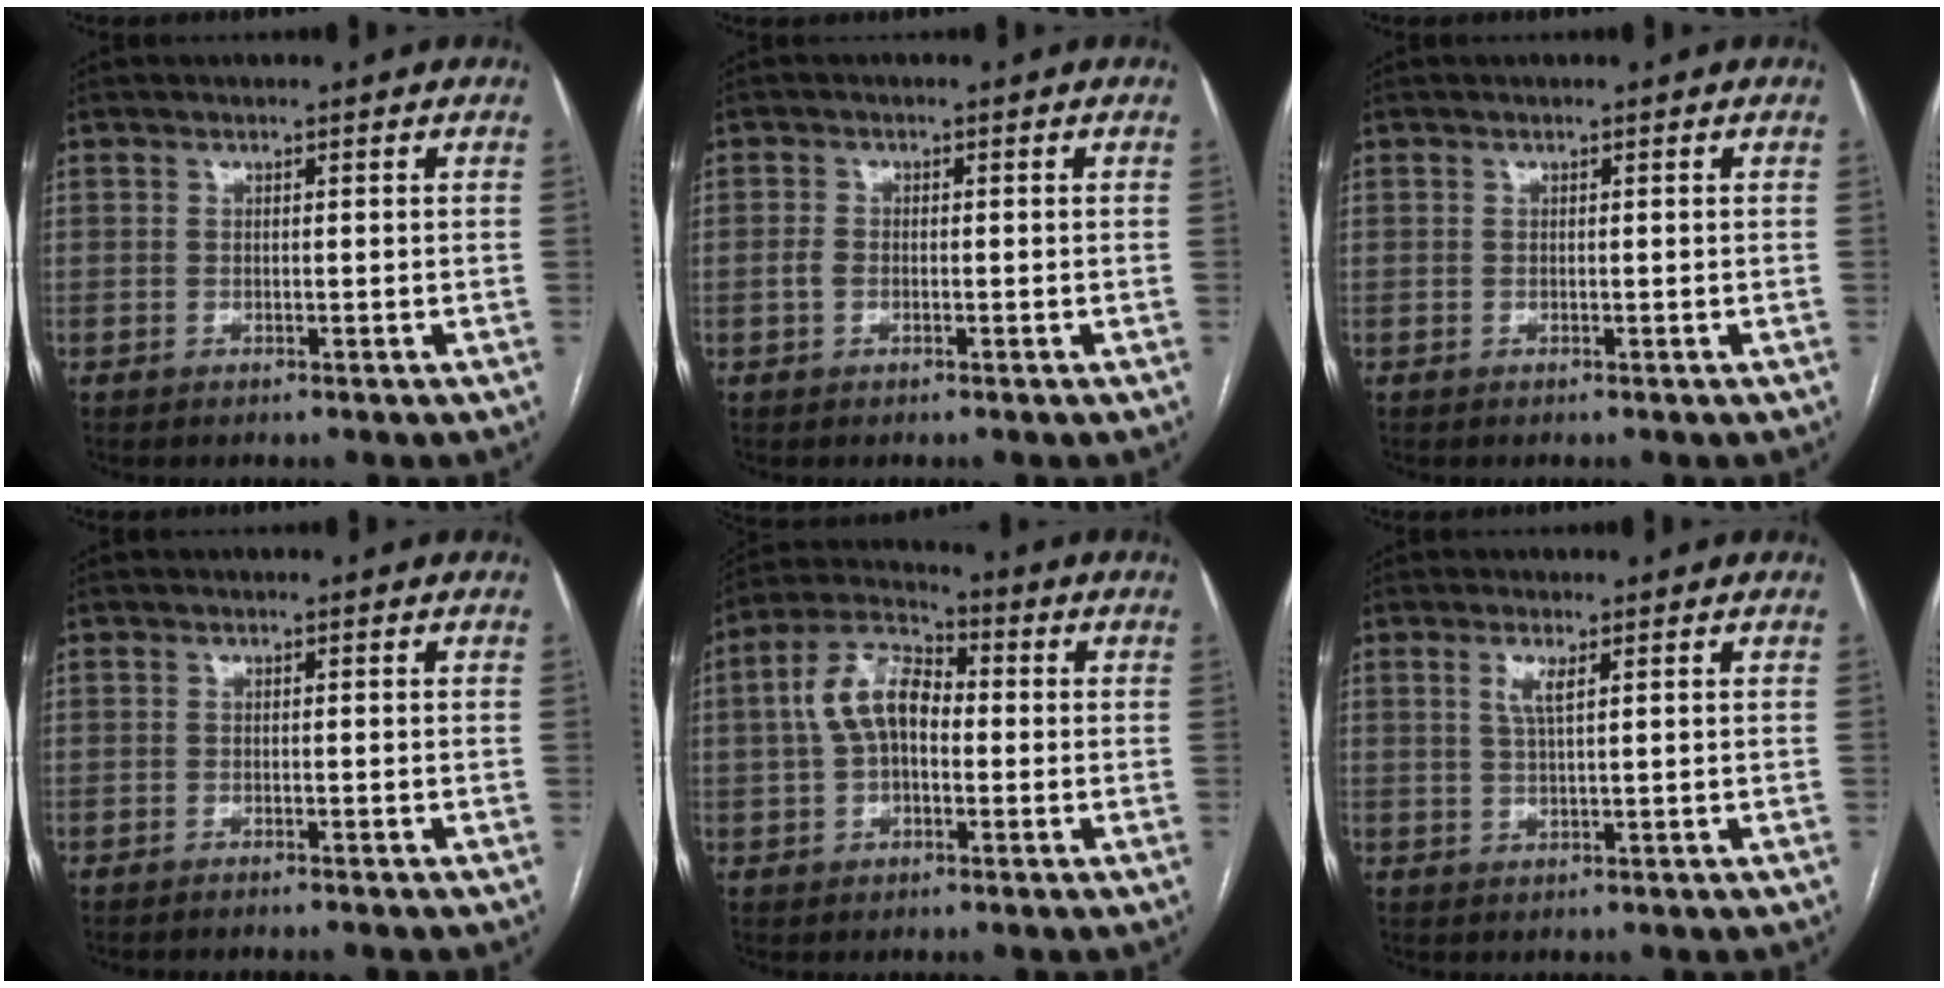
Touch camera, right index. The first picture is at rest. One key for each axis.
{"total": 1.5, "fx": -0.3, "fy": 1.1, "fz": 0.9, "tx": -0.019, "ty": 0.004, "tz": -0.004}
{"total": 0.0}
{"total": 2.6, "fx": -2.4, "fy": -0.1, "fz": 1.0, "tx": -0.014, "ty": -0.001, "tz": -0.031}
{"total": 9.2, "fx": 0.3, "fy": 5.4, "fz": 7.5, "tx": -0.161, "ty": 0.035, "tz": -0.001}
{"total": 2.6, "fx": 1.1, "fy": 0.2, "fz": 2.4, "tx": -0.056, "ty": -0.001, "tz": 0.023}